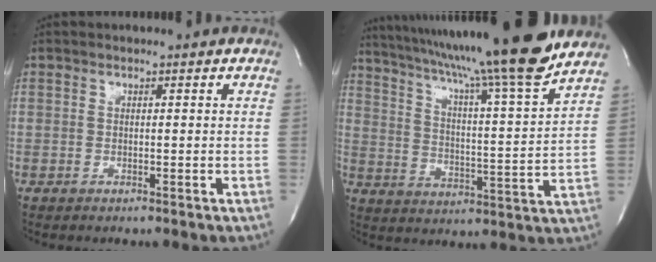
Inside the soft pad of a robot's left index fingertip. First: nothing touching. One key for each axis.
{"total": 22.6, "fx": 19.4, "fy": -1.3, "fz": 11.6, "tx": -0.200, "ty": -0.028, "tz": 0.283}